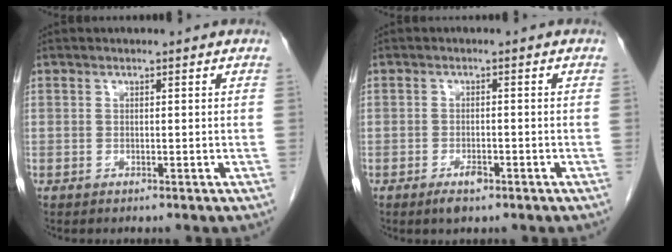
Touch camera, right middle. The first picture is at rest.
{"total": 2.5, "force": [-1.5, 1.0, 1.7], "torque": [-0.031, 0.001, -0.023]}